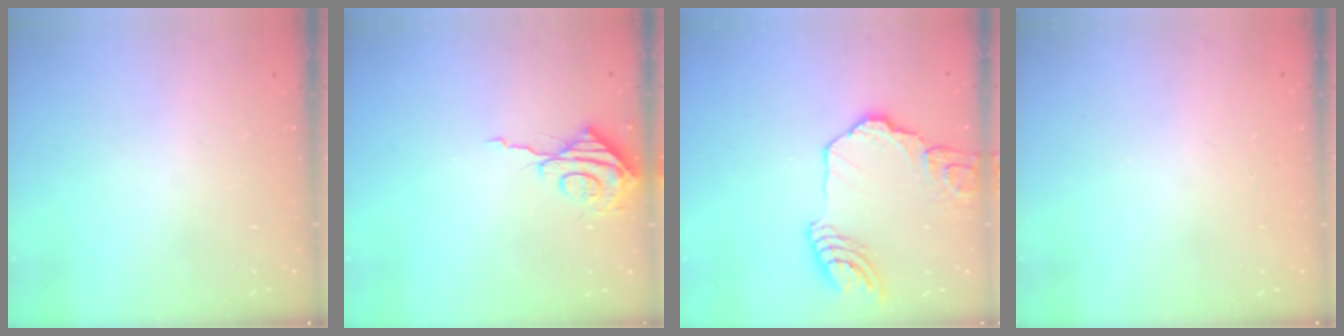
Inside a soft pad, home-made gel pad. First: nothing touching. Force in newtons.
{"total": 9.1, "press": 9.1, "slide": 0.7}
{"total": 17.0, "press": 16.9, "slide": 1.9}
{"total": 0.0}